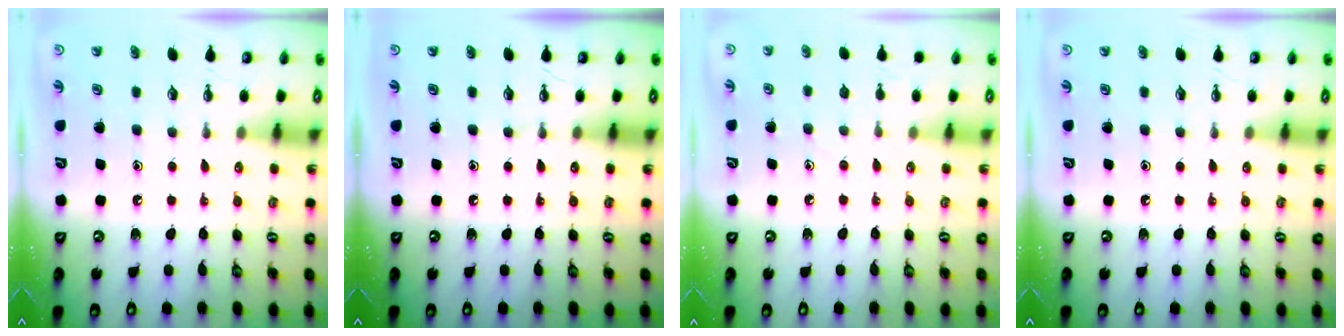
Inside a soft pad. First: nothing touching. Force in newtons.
{"total": 0.0}
{"total": 3.8, "press": 3.8, "slide": 0.3}
{"total": 0.0}